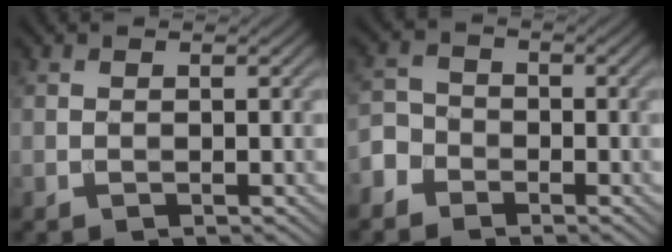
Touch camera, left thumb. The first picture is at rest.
{"total": 3.6, "force": [-2.5, 2.5, 0.8], "torque": [-0.020, 0.000, -0.059]}